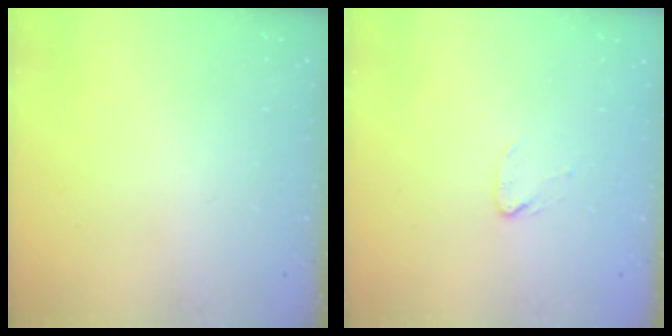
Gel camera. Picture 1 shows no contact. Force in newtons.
{"total": 2.7, "press": 2.7, "slide": 0.2}